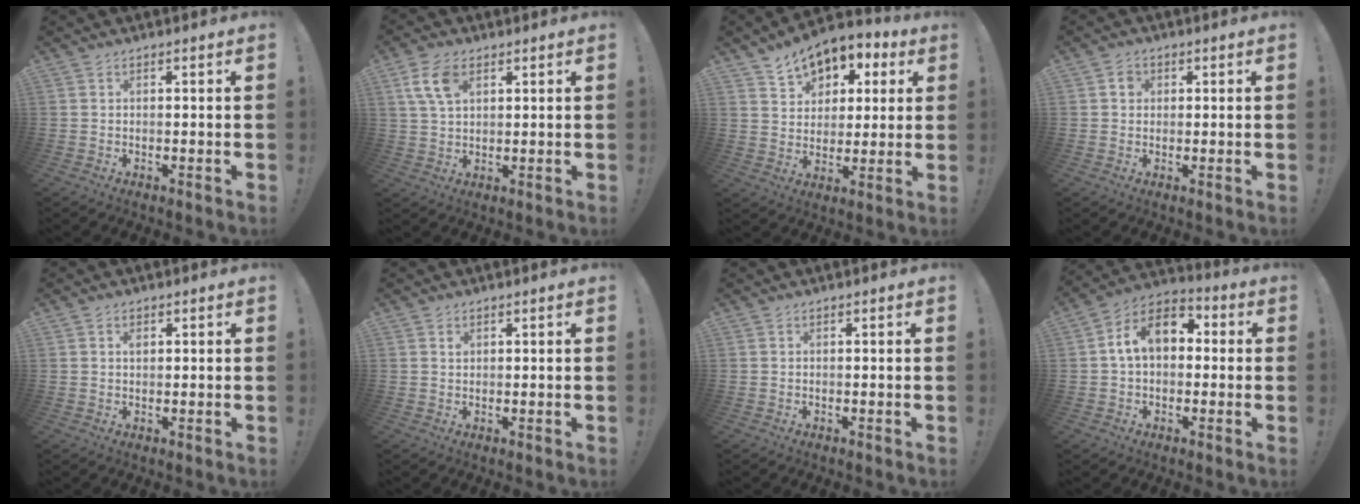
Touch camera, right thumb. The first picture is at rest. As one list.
[{"total": 8.2, "force": [3.5, 4.7, 5.7], "torque": [-0.107, -0.001, 0.068]}, {"total": 10.4, "force": [6.8, 6.7, 4.2], "torque": [-0.061, -0.049, 0.126]}, {"total": 2.6, "force": [0.5, 2.4, 1.0], "torque": [-0.007, 0.003, 0.007]}, {"total": 1.1, "force": [0.4, 0.8, 0.7], "torque": [0.001, -0.003, 0.005]}, {"total": 0.7, "force": [0.5, 0.6, 0.2], "torque": [0.002, -0.002, 0.008]}, {"total": 0.0}, {"total": 11.9, "force": [2.4, 7.7, 8.7], "torque": [-0.143, 0.019, 0.049]}]